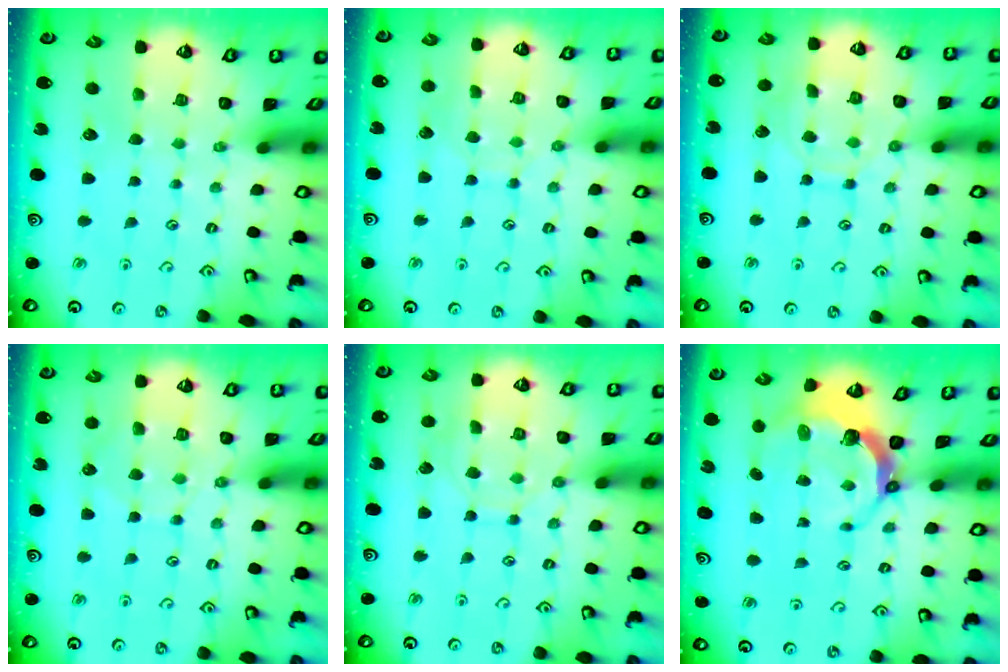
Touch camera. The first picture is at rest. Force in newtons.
{"total": 7.2, "press": 7.2, "slide": 0.5}
{"total": 10.2, "press": 10.2, "slide": 0.9}
{"total": 6.4, "press": 6.4, "slide": 0.7}
{"total": 9.4, "press": 9.4, "slide": 0.7}
{"total": 6.6, "press": 5.1, "slide": 4.2}